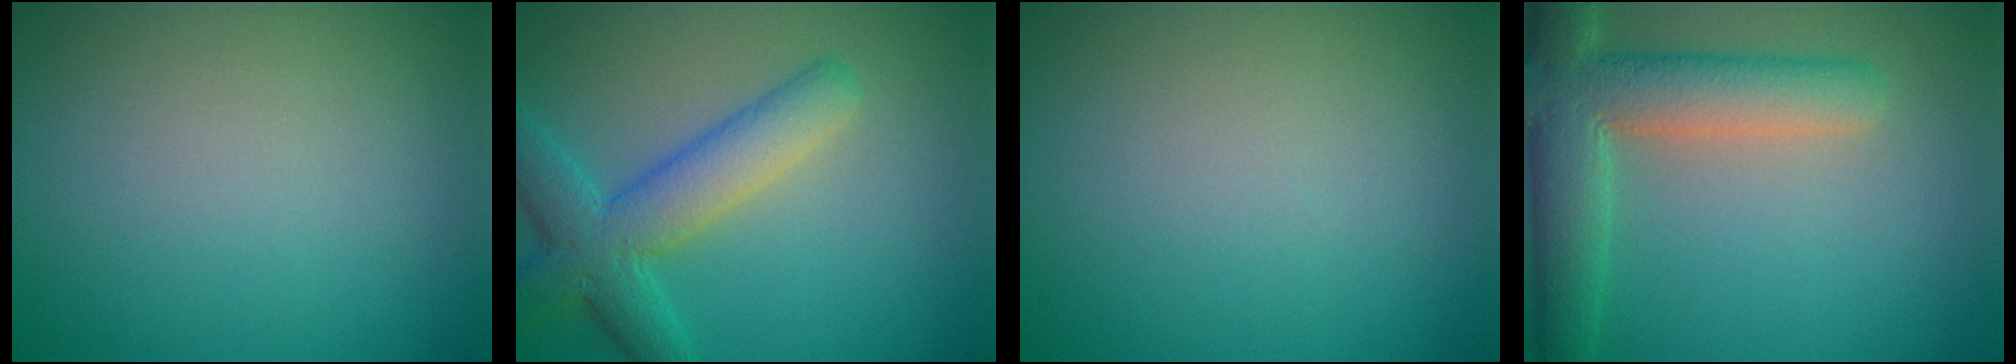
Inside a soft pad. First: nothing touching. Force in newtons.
{"total": 5.7, "press": 5.6, "slide": 0.2}
{"total": 0.0}
{"total": 7.1, "press": 7.0, "slide": 0.7}